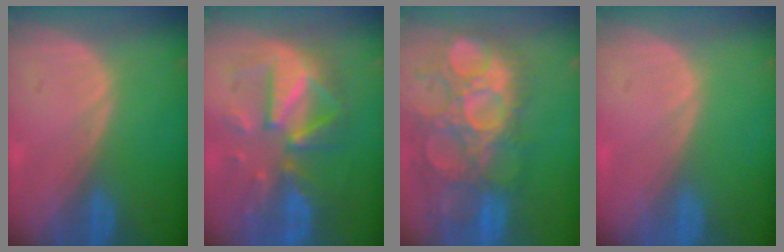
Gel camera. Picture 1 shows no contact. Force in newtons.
{"total": 10.3, "press": 10.3, "slide": 0.8}
{"total": 14.4, "press": 12.7, "slide": 6.8}
{"total": 0.0}